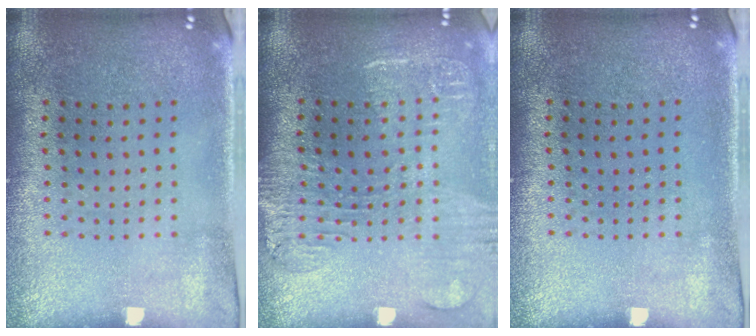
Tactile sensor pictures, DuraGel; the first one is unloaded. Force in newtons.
{"total": 1.8, "press": 1.5, "slide": 0.9}
{"total": 0.0}